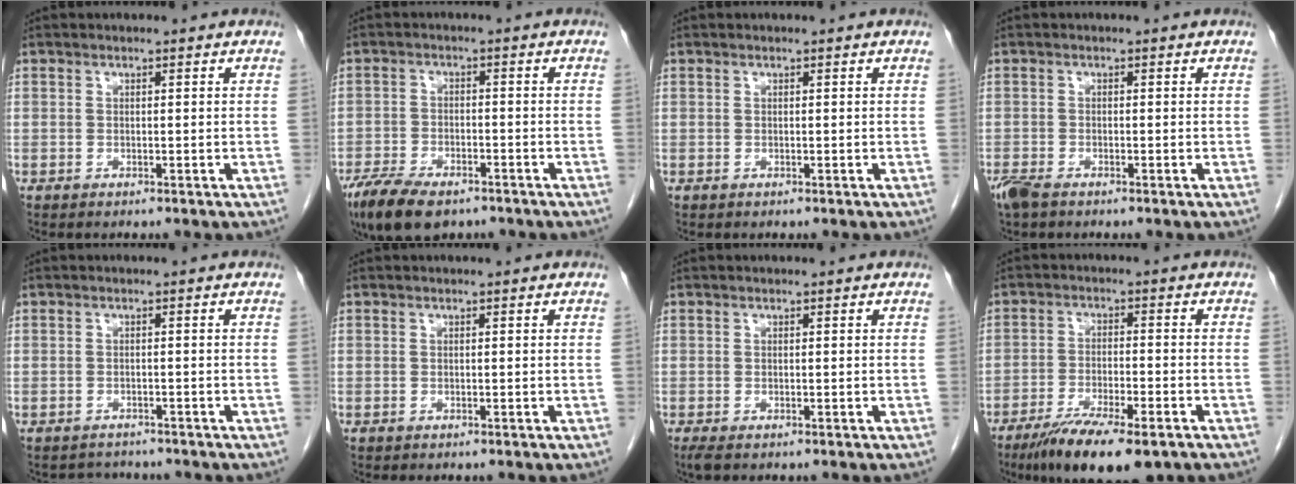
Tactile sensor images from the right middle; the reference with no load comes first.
{"total": 10.1, "force": [-7.3, 3.9, 5.7], "torque": [-0.101, -0.012, -0.121]}
{"total": 0.0}
{"total": 3.0, "force": [-2.4, 0.9, 1.7], "torque": [-0.040, -0.008, -0.044]}
{"total": 2.6, "force": [-2.4, 0.9, -0.4], "torque": [0.005, -0.003, -0.037]}
{"total": 0.0}
{"total": 1.7, "force": [-1.2, 0.6, 1.0], "torque": [-0.018, -0.006, -0.019]}
{"total": 12.1, "force": [-8.3, 2.7, 8.4], "torque": [-0.133, -0.023, -0.132]}